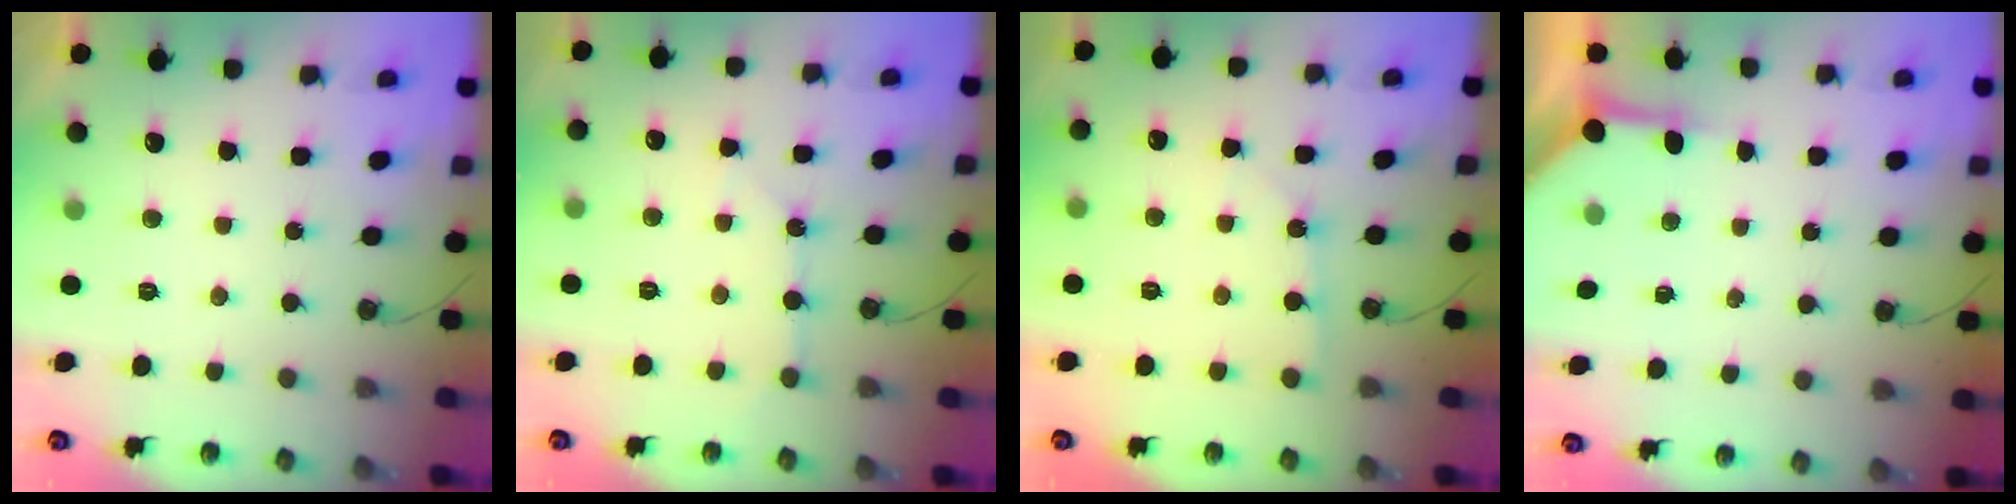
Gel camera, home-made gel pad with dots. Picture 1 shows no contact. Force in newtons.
{"total": 3.5, "press": 3.5, "slide": 0.4}
{"total": 2.0, "press": 1.9, "slide": 0.3}
{"total": 3.8, "press": 3.8, "slide": 0.5}